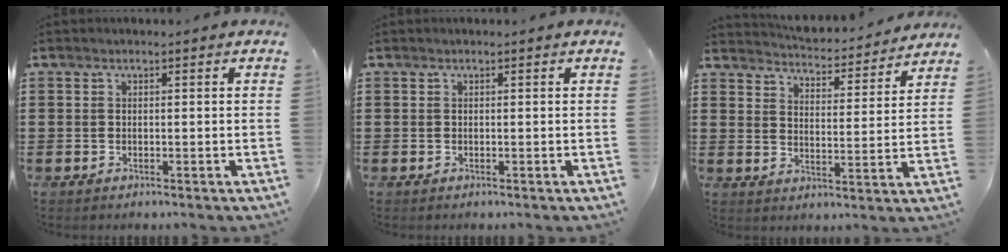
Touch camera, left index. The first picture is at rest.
{"total": 0.0}
{"total": 3.8, "force": [3.8, -0.1, 0.2], "torque": [-0.027, -0.034, 0.060]}